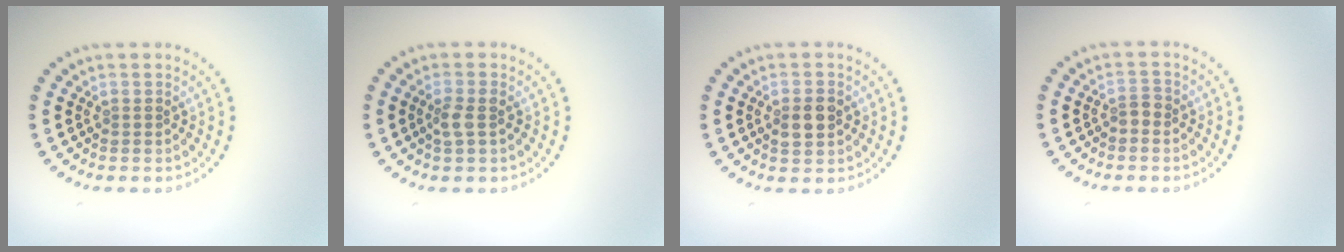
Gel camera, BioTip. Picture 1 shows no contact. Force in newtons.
{"total": 1.7, "press": 1.6, "slide": 0.5}
{"total": 2.2, "press": 2.2, "slide": 0.0}
{"total": 1.1, "press": 1.1, "slide": 0.5}